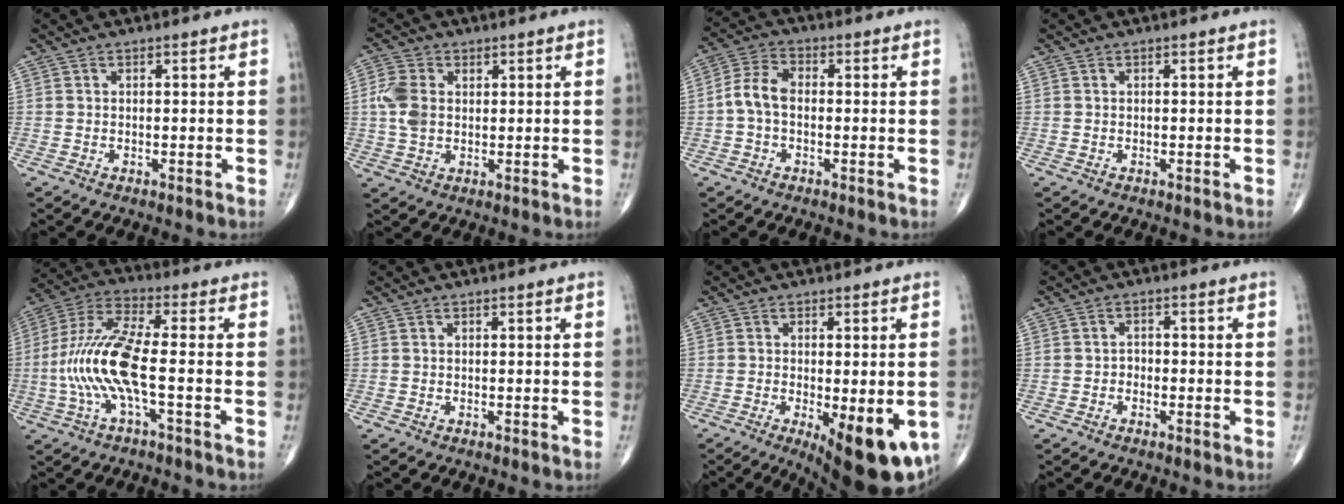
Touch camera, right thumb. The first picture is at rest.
{"total": 6.7, "force": [1.0, 4.9, 4.4], "torque": [-0.086, 0.003, 0.019]}
{"total": 6.0, "force": [-0.7, 3.8, 4.6], "torque": [-0.092, 0.020, -0.023]}
{"total": 0.0}
{"total": 13.2, "force": [-2.5, 3.0, 12.7], "torque": [-0.293, 0.034, -0.052]}
{"total": 0.0}
{"total": 14.4, "force": [-5.1, 5.0, 12.5], "torque": [-0.136, -0.017, -0.059]}
{"total": 1.5, "force": [-0.8, 1.1, 0.7], "torque": [0.000, 0.008, -0.018]}